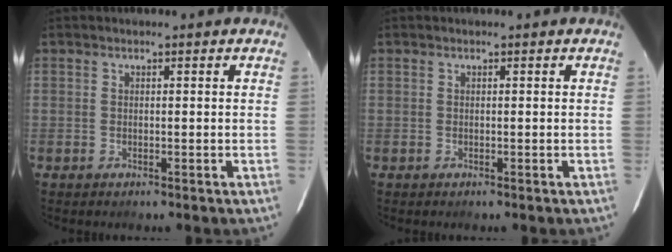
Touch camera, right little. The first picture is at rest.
{"total": 0.0}